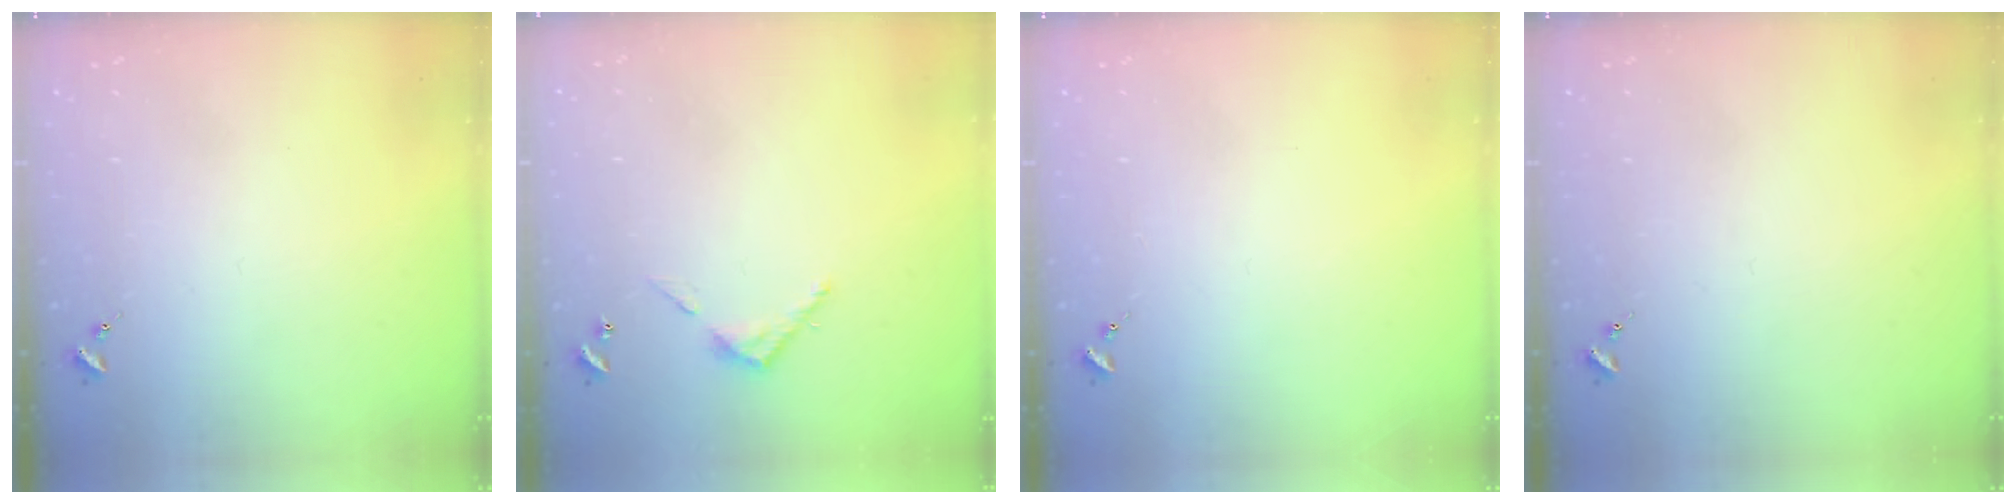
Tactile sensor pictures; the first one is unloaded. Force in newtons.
{"total": 3.9, "press": 3.9, "slide": 0.3}
{"total": 0.0}
{"total": 0.0}